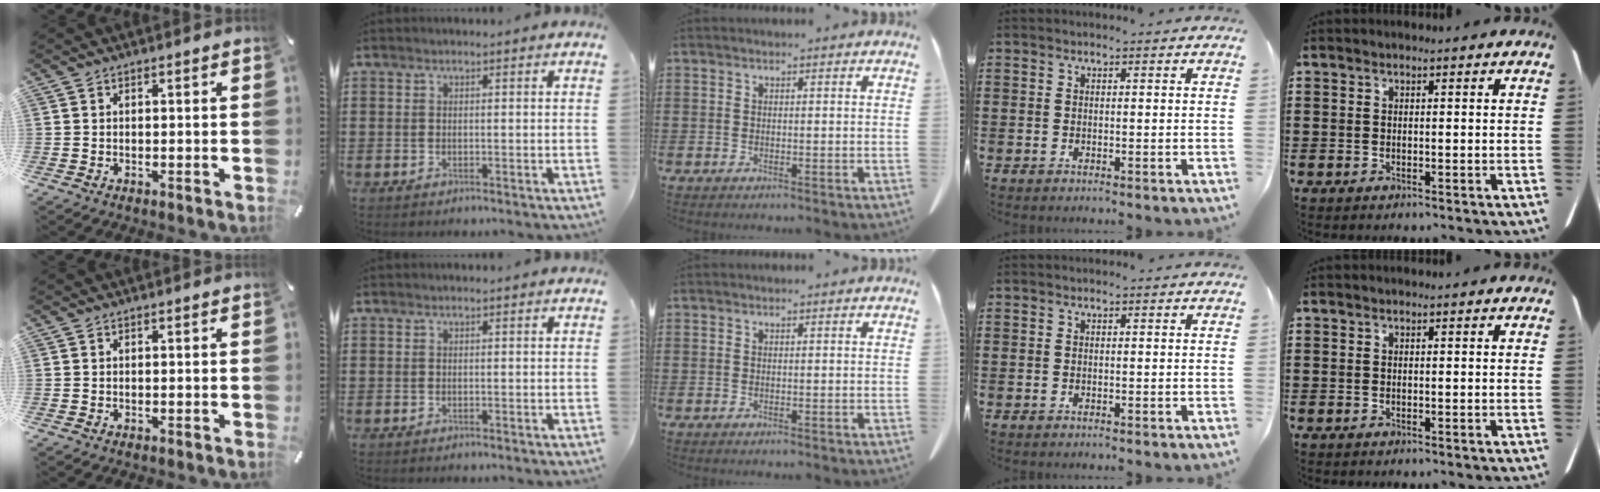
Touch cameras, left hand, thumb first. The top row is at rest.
{}